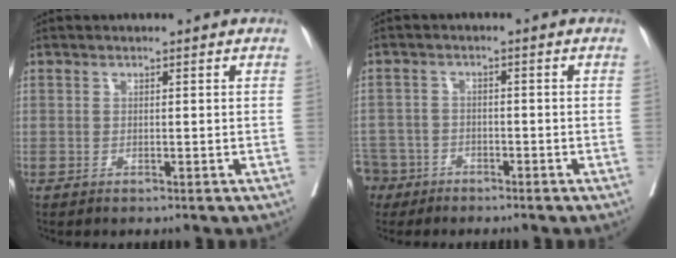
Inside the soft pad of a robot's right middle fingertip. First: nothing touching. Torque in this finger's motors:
{"motor_torque": [1.36, -0.78, 1.05, 0.21]}